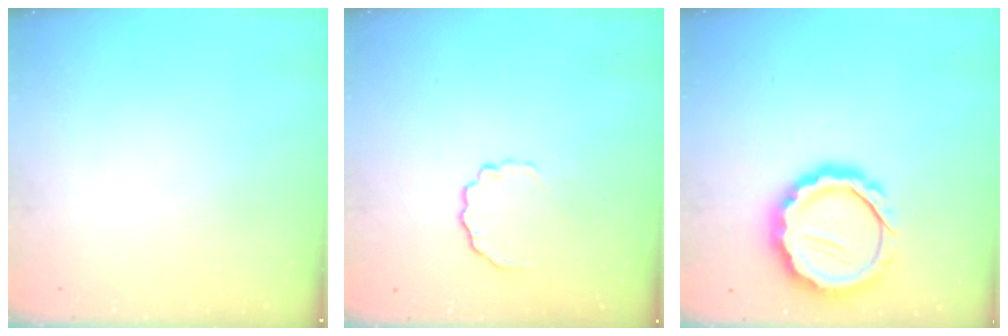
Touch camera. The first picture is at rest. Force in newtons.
{"total": 5.6, "press": 5.5, "slide": 1.1}
{"total": 15.1, "press": 14.8, "slide": 2.9}